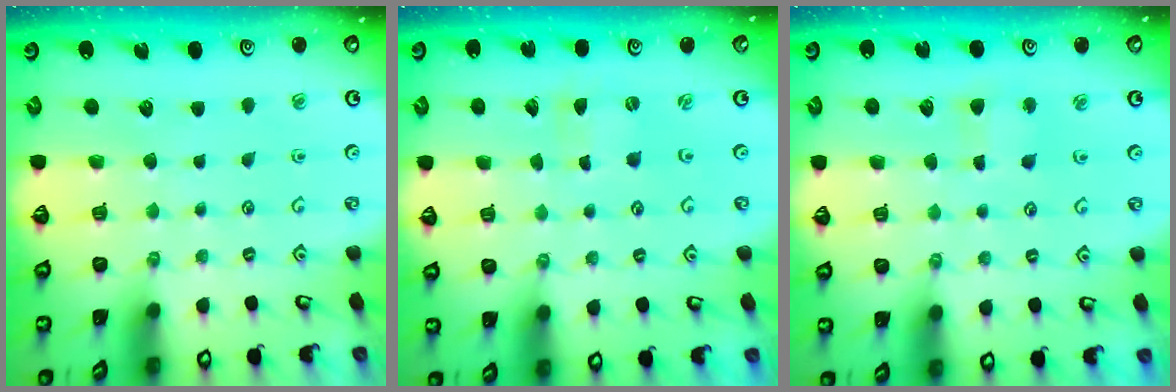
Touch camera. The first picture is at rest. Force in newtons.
{"total": 0.0}
{"total": 2.8, "press": 2.7, "slide": 0.4}